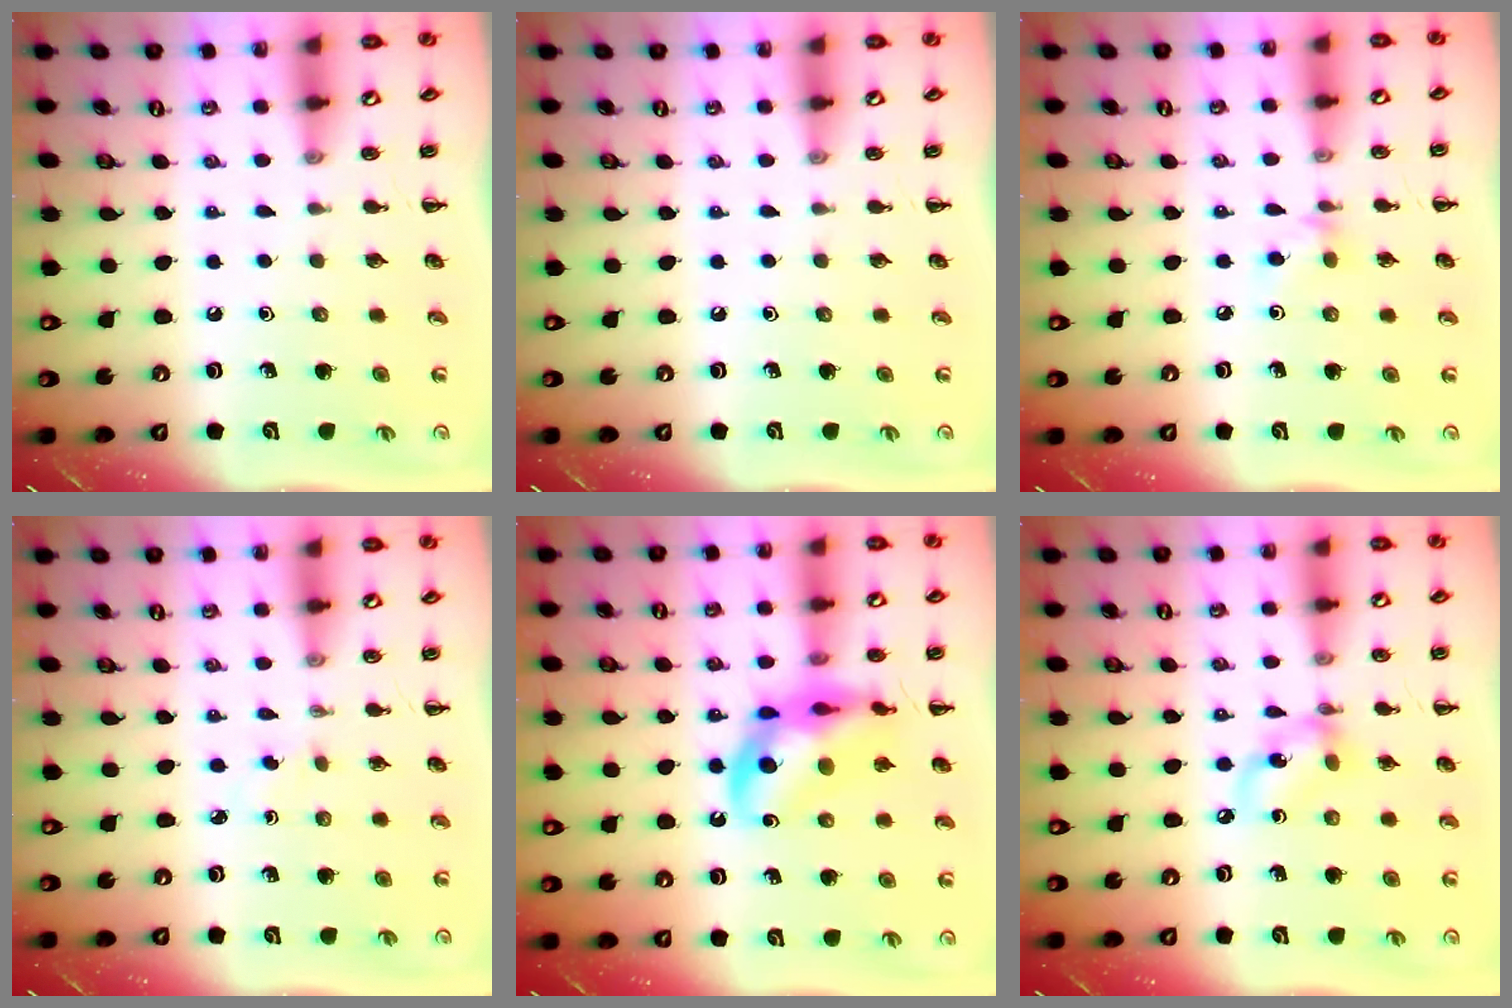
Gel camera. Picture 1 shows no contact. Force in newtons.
{"total": 0.0}
{"total": 3.8, "press": 3.6, "slide": 1.4}
{"total": 0.9, "press": 0.7, "slide": 0.5}
{"total": 14.9, "press": 14.5, "slide": 3.3}
{"total": 7.4, "press": 7.3, "slide": 1.2}